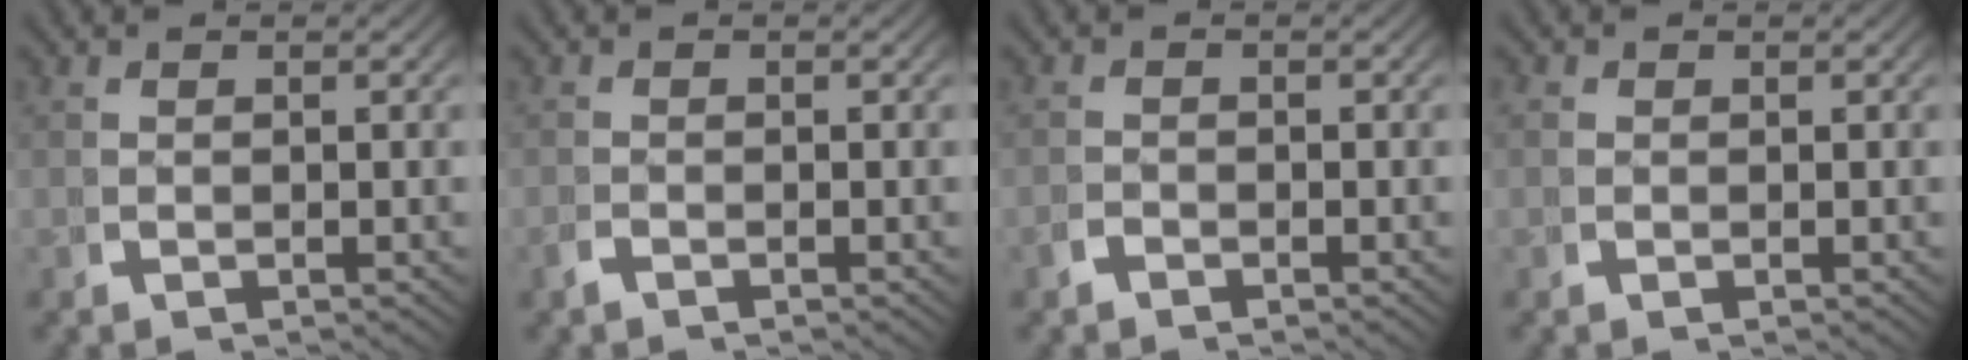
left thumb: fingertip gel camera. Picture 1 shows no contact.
{"total": 0.8, "force": [-0.7, 0.1, 0.2], "torque": [-0.007, -0.002, -0.016]}
{"total": 1.0, "force": [-0.9, 0.3, 0.1], "torque": [-0.003, -0.004, -0.020]}
{"total": 0.7, "force": [0.1, 0.6, 0.1], "torque": [-0.007, -0.006, 0.002]}